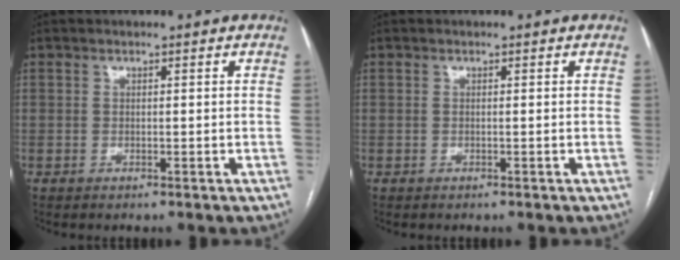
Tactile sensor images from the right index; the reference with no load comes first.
{"total": 0.0}